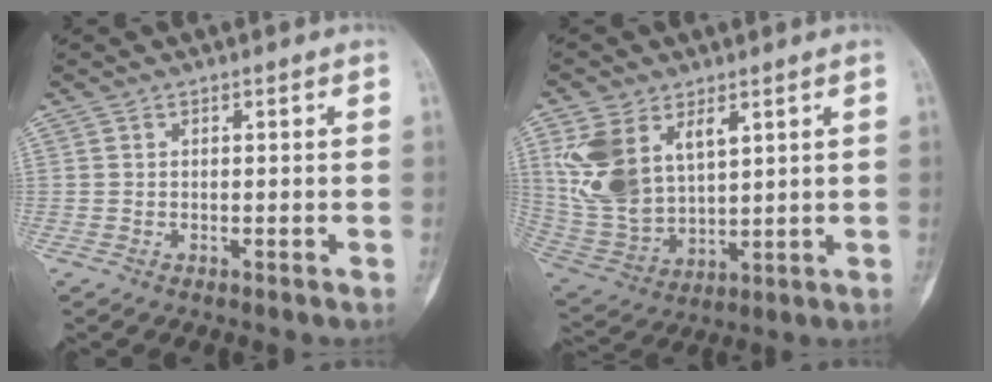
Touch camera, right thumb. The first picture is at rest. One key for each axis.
{"total": 14.1, "fx": 5.6, "fy": 8.5, "fz": 9.7, "tx": -0.185, "ty": -0.015, "tz": 0.133}